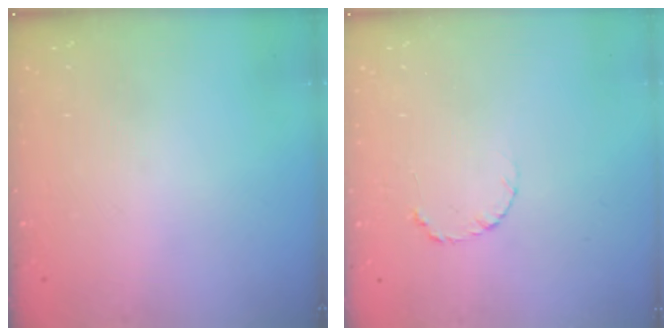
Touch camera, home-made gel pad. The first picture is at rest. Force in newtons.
{"total": 3.9, "press": 3.8, "slide": 0.5}